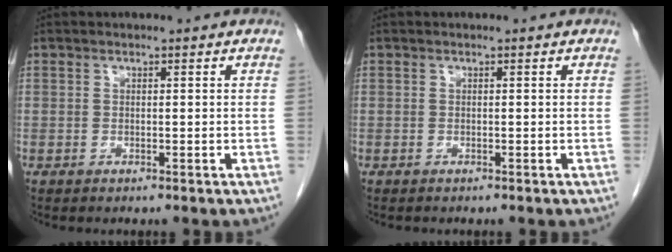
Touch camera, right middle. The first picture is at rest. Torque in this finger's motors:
{"motor_torque": [0.06, -0.03, -0.02, 0.00]}